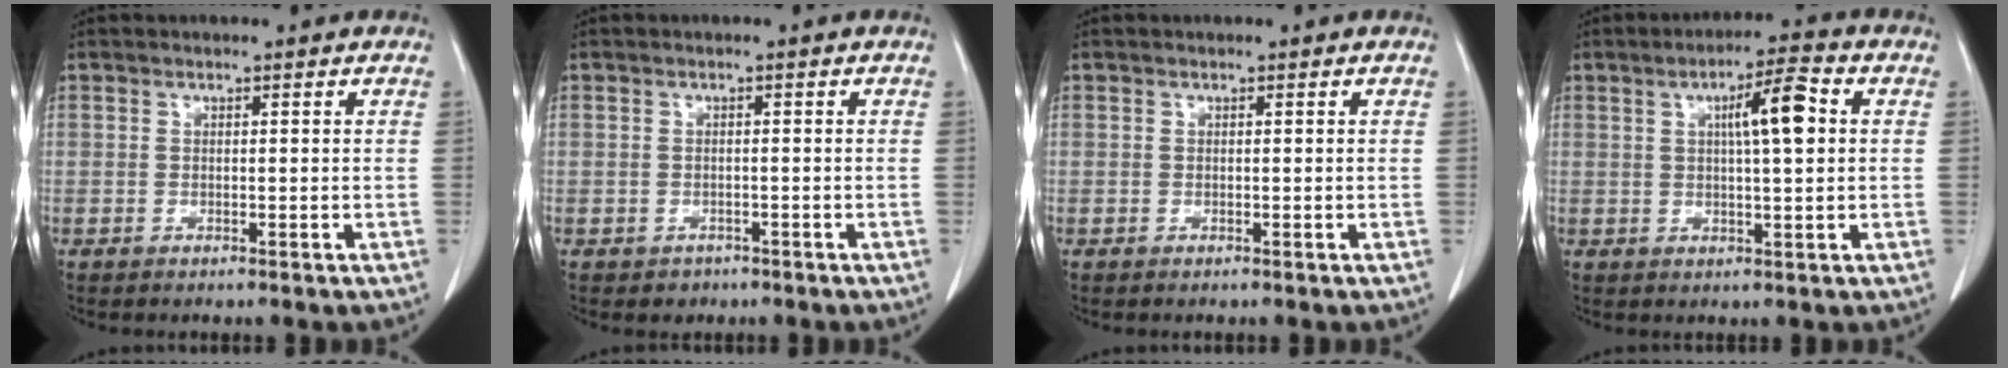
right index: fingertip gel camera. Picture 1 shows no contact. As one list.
[{"total": 1.6, "force": [-0.9, 1.3, 0.1], "torque": [-0.003, 0.004, -0.010]}, {"total": 0.0}, {"total": 7.5, "force": [1.7, 0.9, 7.2], "torque": [-0.118, 0.012, 0.025]}]